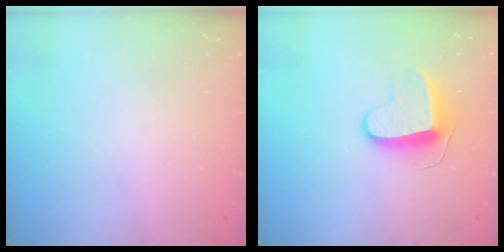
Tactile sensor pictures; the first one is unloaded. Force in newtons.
{"total": 10.2, "press": 10.2, "slide": 0.3}